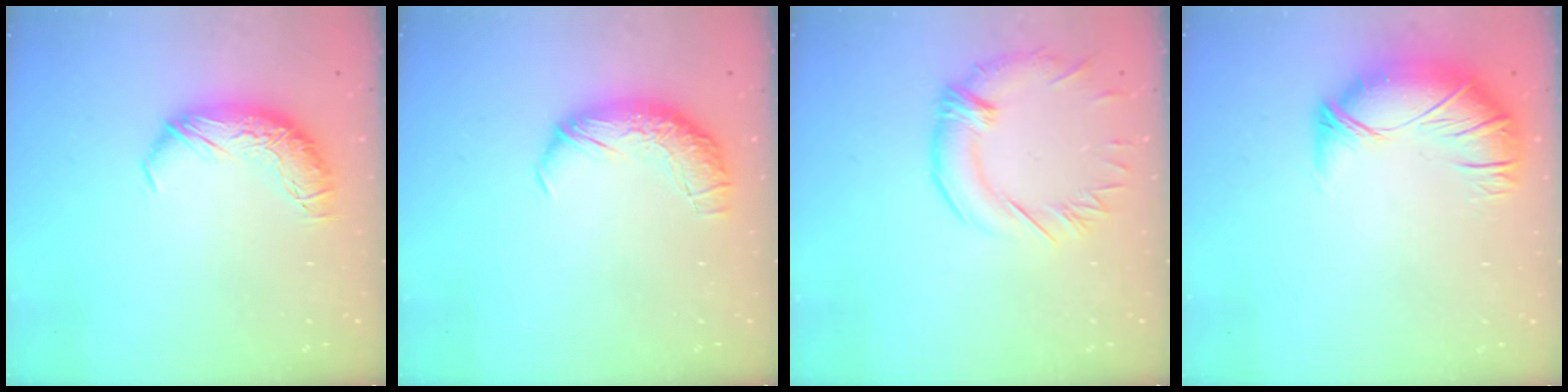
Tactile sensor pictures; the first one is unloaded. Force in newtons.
{"total": 2.4, "press": 1.0, "slide": 2.2}
{"total": 2.7, "press": 2.2, "slide": 1.5}
{"total": 2.7, "press": 1.1, "slide": 2.5}